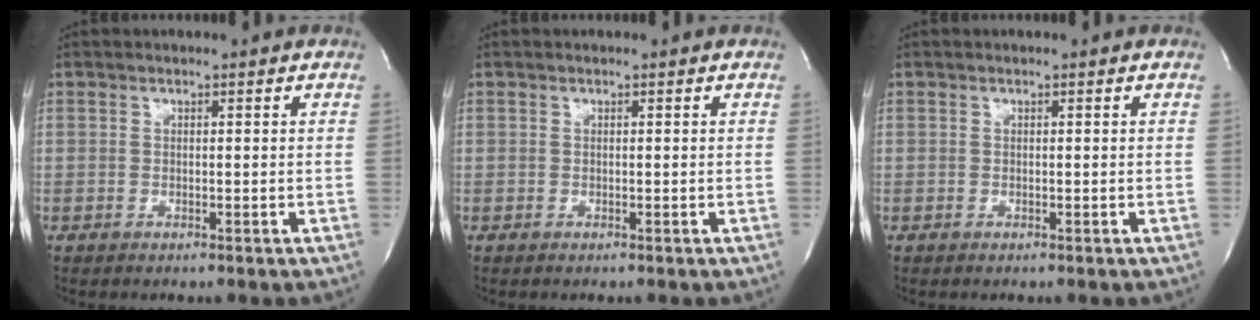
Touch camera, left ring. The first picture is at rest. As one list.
[{"total": 0.0}, {"total": 0.0}]